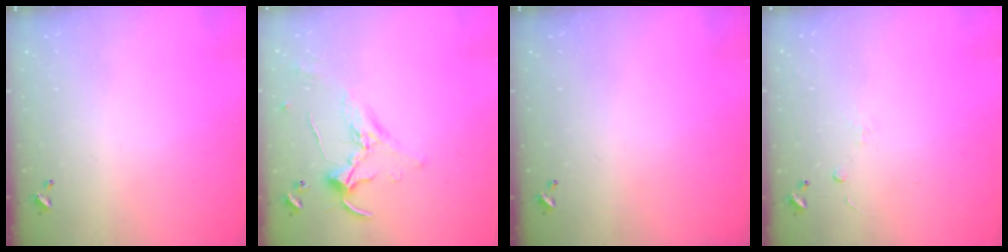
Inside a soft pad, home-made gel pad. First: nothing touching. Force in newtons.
{"total": 1.0, "press": 0.5, "slide": 0.8}
{"total": 0.0}
{"total": 1.6, "press": 1.5, "slide": 0.4}